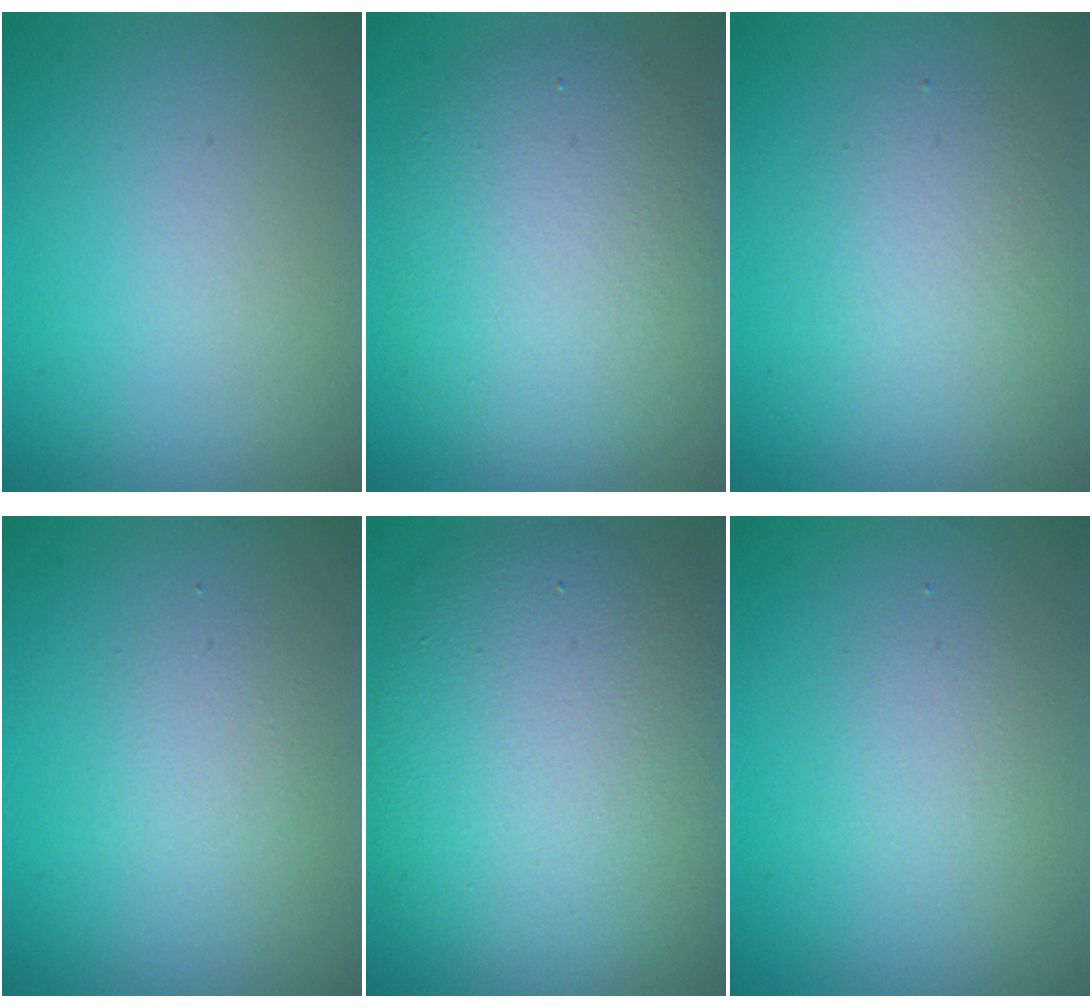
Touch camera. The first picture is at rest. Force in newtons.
{"total": 7.5, "press": 7.5, "slide": 0.8}
{"total": 2.5, "press": 2.5, "slide": 0.3}
{"total": 1.6, "press": 1.6, "slide": 0.0}
{"total": 11.6, "press": 11.5, "slide": 0.9}
{"total": 1.7, "press": 1.6, "slide": 0.1}